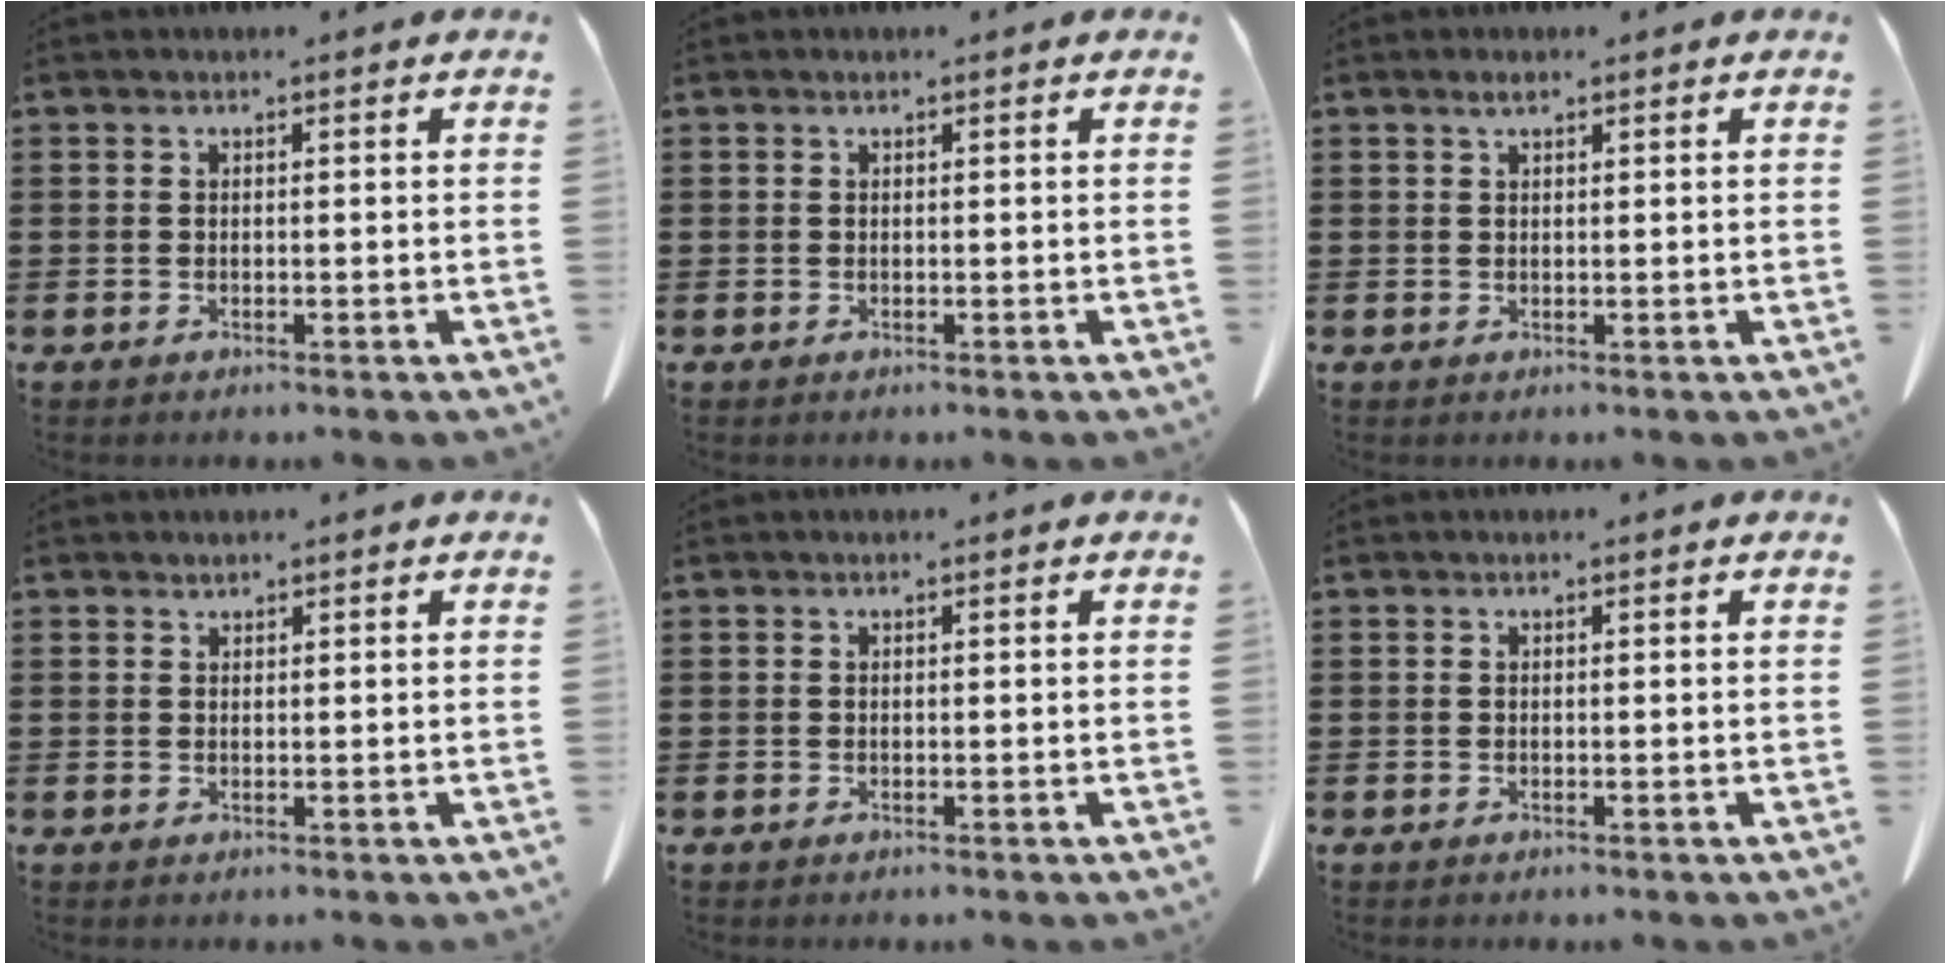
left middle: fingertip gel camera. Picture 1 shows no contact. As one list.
[{"total": 0.0}, {"total": 1.3, "force": [0.8, 0.3, 0.9], "torque": [-0.020, 0.000, 0.015]}, {"total": 0.8, "force": [0.8, 0.2, 0.0], "torque": [-0.002, -0.003, 0.018]}, {"total": 0.0}, {"total": 0.0}]